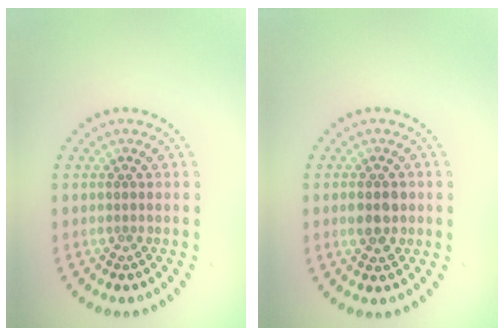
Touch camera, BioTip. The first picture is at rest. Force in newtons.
{"total": 2.7, "press": 2.7, "slide": 0.1}